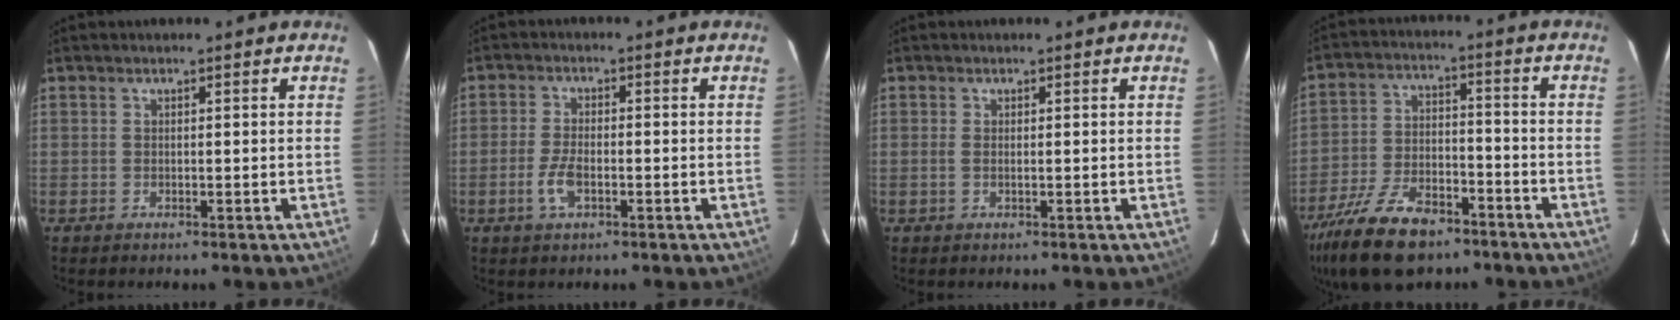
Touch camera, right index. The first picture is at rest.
{"total": 4.5, "force": [-1.8, 2.0, 3.6], "torque": [-0.081, -0.002, -0.034]}
{"total": 0.8, "force": [0.1, 0.1, 0.8], "torque": [-0.018, 0.001, 0.000]}
{"total": 18.2, "force": [-12.8, 8.4, 10.0], "torque": [-0.223, -0.021, -0.219]}